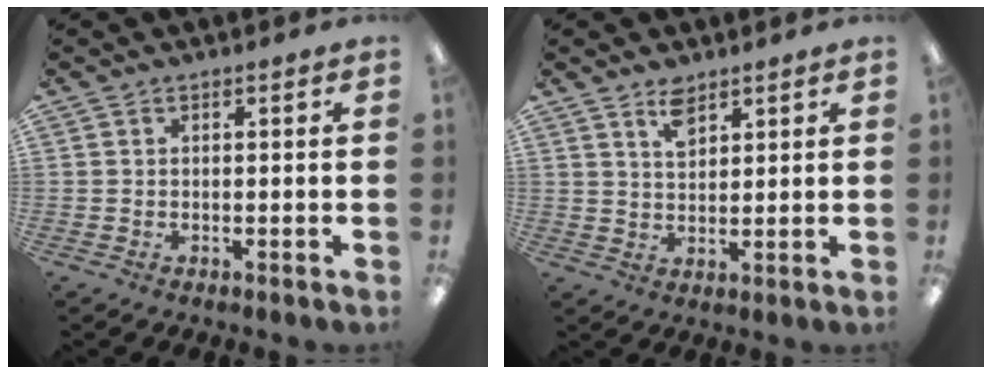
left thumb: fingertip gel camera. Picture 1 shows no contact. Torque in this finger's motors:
{"motor_torque": [-0.03, -0.05, -0.17, -0.14, -0.05]}